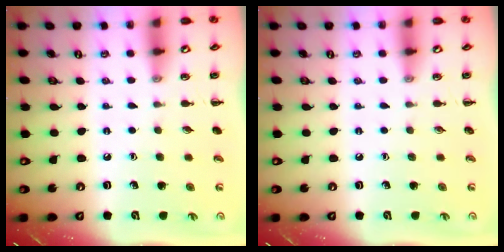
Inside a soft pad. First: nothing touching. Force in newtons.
{"total": 0.0}